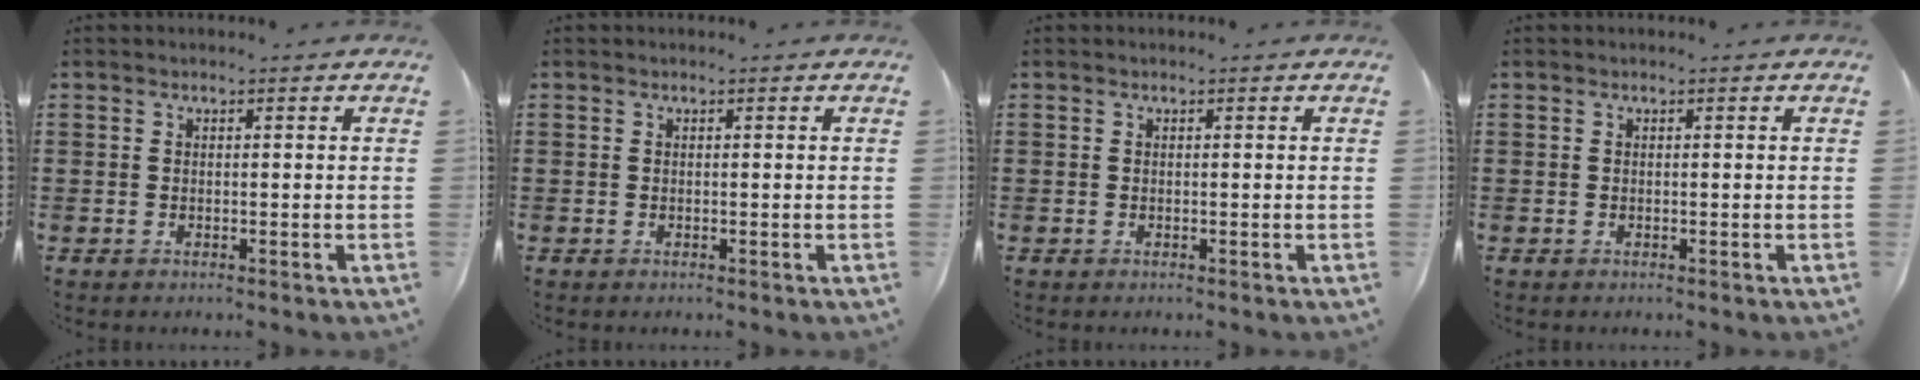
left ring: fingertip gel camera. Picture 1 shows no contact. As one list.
[{"total": 0.0}, {"total": 0.0}, {"total": 0.0}]